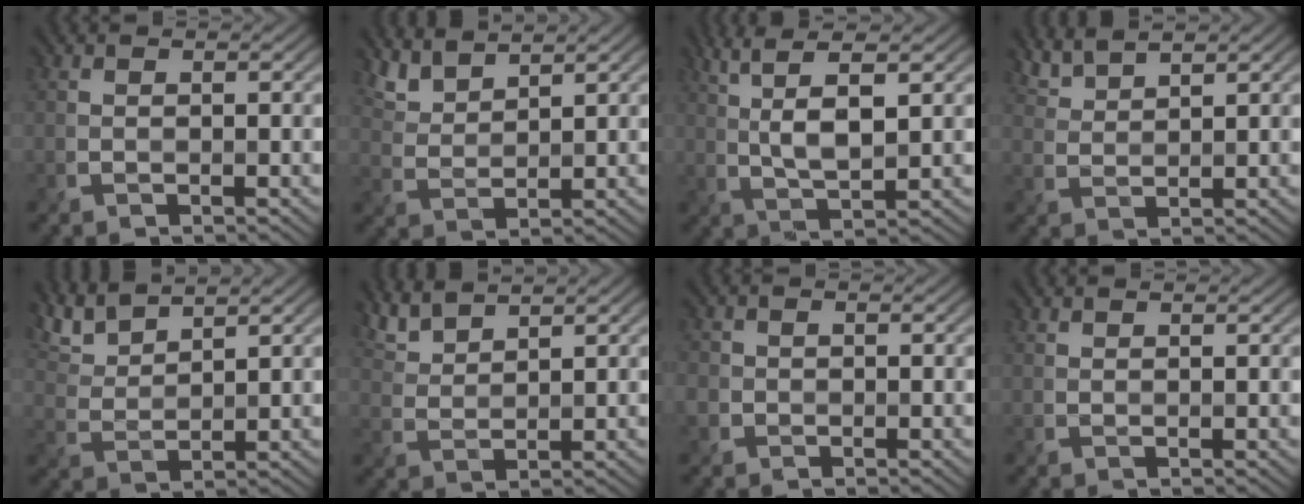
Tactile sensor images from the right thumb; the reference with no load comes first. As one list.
[{"total": 4.1, "force": [3.7, 0.9, 1.6], "torque": [-0.050, 0.001, 0.085]}, {"total": 6.8, "force": [2.6, 1.6, 6.1], "torque": [-0.131, 0.007, 0.054]}, {"total": 3.6, "force": [3.2, 0.5, 1.5], "torque": [-0.034, 0.001, 0.068]}, {"total": 5.6, "force": [4.7, 1.2, 2.7], "torque": [-0.074, 0.011, 0.099]}, {"total": 4.4, "force": [3.8, 0.8, 2.0], "torque": [-0.057, 0.008, 0.083]}, {"total": 2.0, "force": [-0.5, 1.9, 0.4], "torque": [-0.015, -0.004, -0.012]}, {"total": 0.7, "force": [0.7, 0.0, 0.1], "torque": [-0.011, 0.001, 0.017]}]